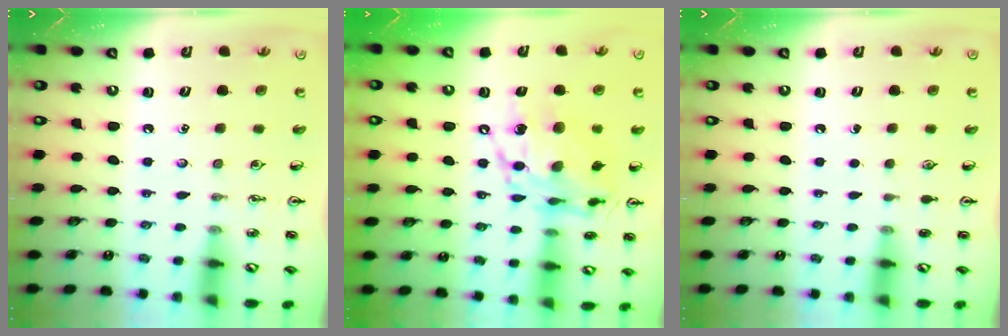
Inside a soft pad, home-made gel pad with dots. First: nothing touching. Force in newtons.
{"total": 15.0, "press": 14.9, "slide": 1.3}
{"total": 0.0}